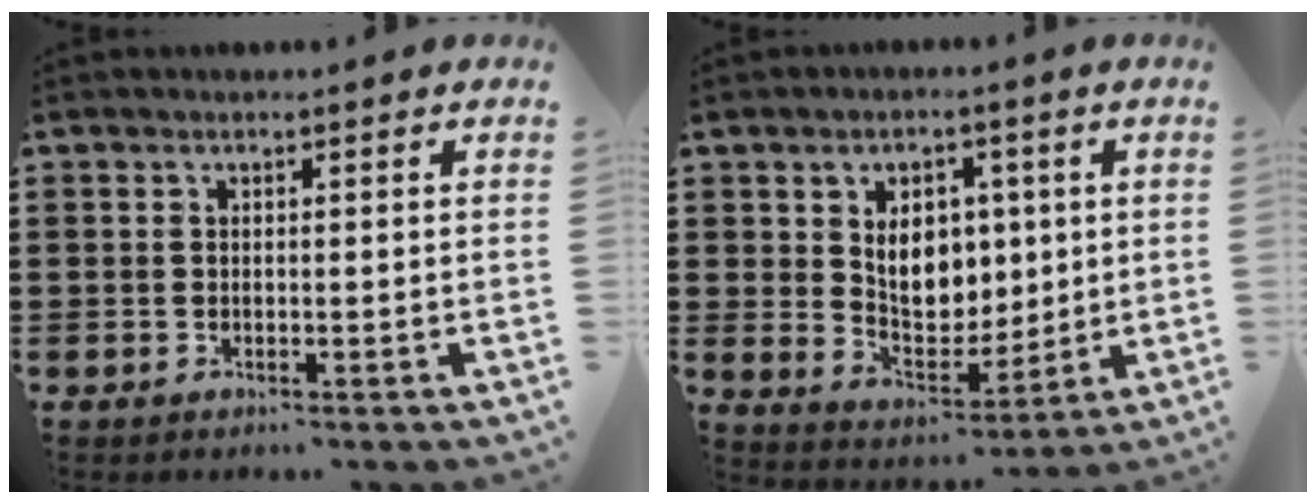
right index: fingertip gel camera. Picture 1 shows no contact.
{"total": 7.8, "force": [1.7, 5.8, 5.0], "torque": [-0.085, 0.005, 0.026]}